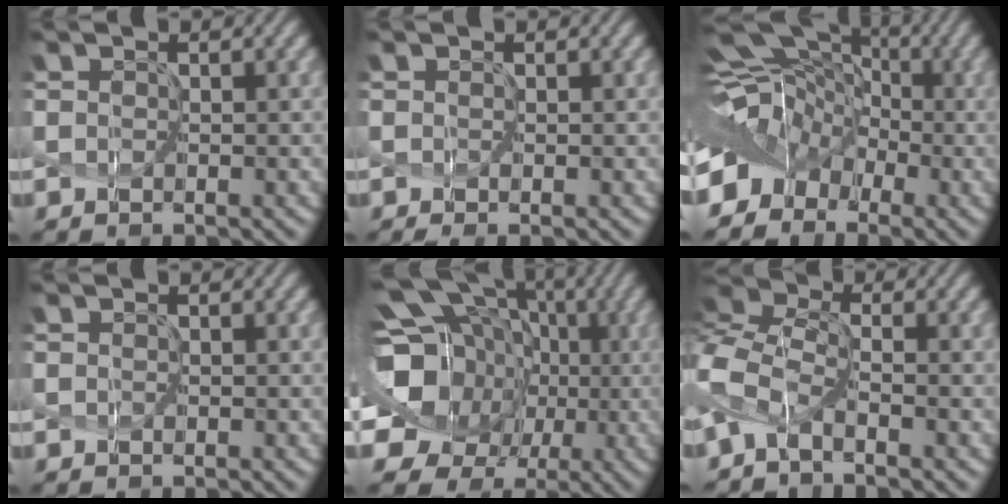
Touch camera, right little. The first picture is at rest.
{"total": 0.8, "force": [-0.5, 0.2, 0.6], "torque": [-0.016, -0.004, -0.008]}
{"total": 6.7, "force": [-2.4, 5.2, 3.4], "torque": [-0.062, 0.005, -0.048]}
{"total": 0.0}
{"total": 15.5, "force": [-0.3, 13.6, 7.3], "torque": [-0.175, 0.019, -0.021]}
{"total": 4.5, "force": [-2.7, 2.1, 3.0], "torque": [-0.073, 0.006, -0.067]}